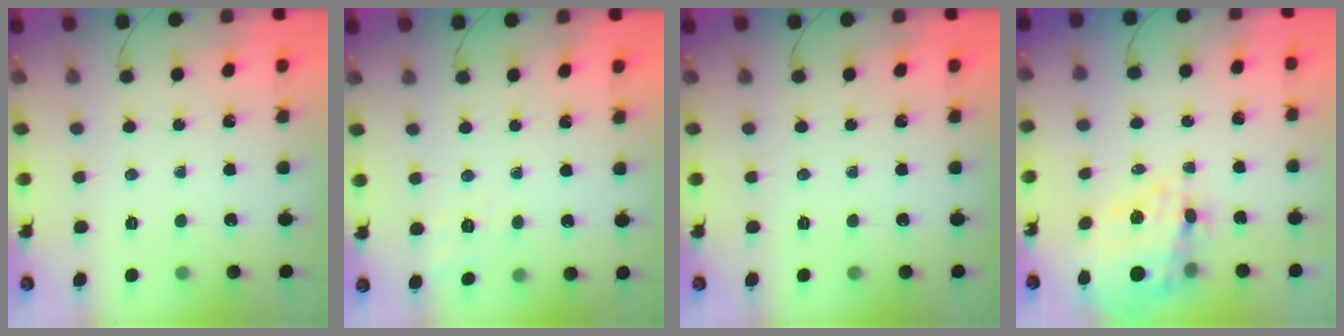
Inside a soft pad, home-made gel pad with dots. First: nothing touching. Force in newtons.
{"total": 1.9, "press": 0.8, "slide": 1.7}
{"total": 0.0}
{"total": 17.2, "press": 16.8, "slide": 3.7}